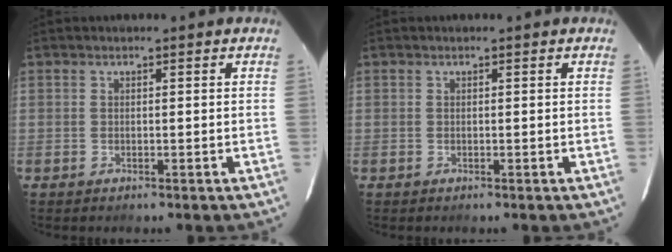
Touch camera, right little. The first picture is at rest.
{"total": 0.0}